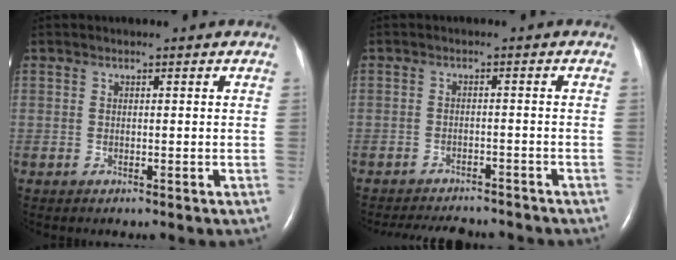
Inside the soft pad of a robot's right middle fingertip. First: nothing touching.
{"total": 10.5, "force": [-9.7, 2.7, 3.2], "torque": [-0.056, 0.000, -0.124]}